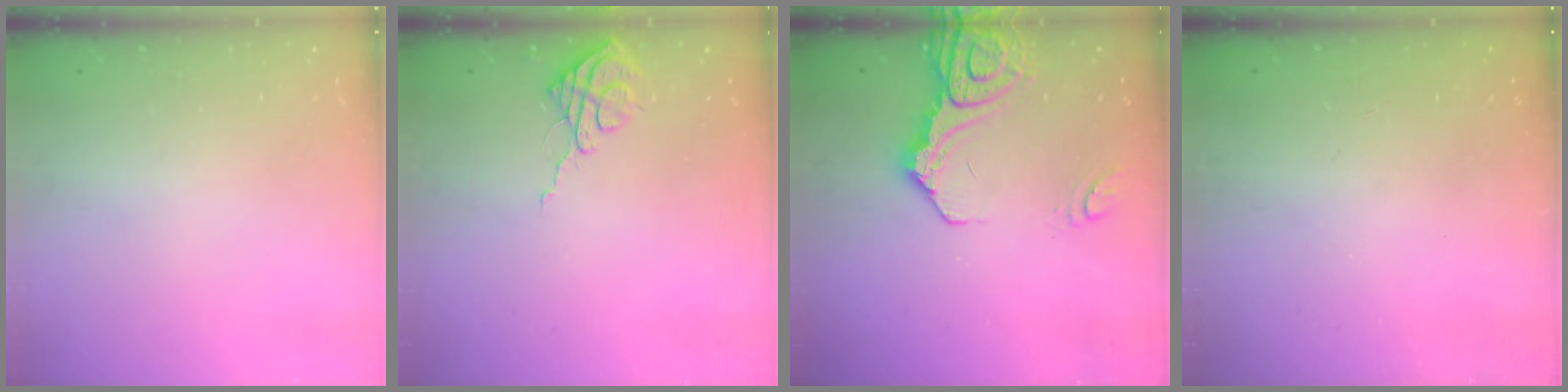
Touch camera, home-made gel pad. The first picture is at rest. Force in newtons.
{"total": 7.6, "press": 7.6, "slide": 0.3}
{"total": 13.9, "press": 13.8, "slide": 1.8}
{"total": 0.0}